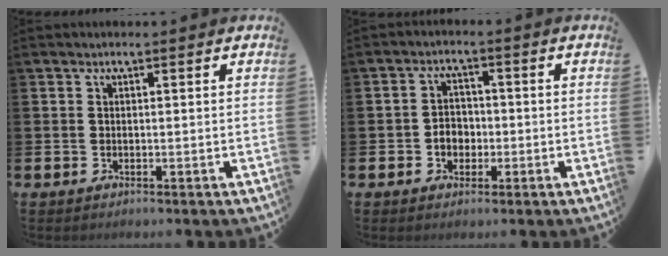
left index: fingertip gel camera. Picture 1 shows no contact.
{"total": 3.0, "force": [-0.9, 2.5, 1.5], "torque": [-0.025, 0.003, -0.022]}